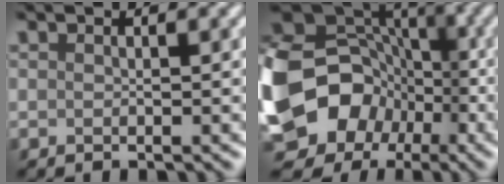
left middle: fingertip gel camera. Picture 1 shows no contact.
{"total": 18.3, "force": [-4.7, 15.5, 8.5], "torque": [-0.189, -0.022, -0.108]}